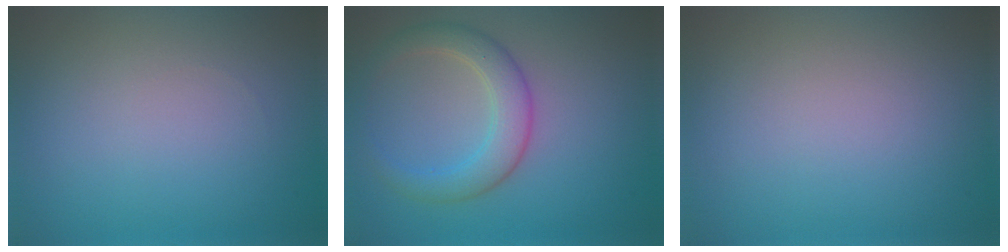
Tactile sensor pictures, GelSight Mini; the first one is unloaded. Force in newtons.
{"total": 3.8, "press": 3.8, "slide": 0.4}
{"total": 0.0}